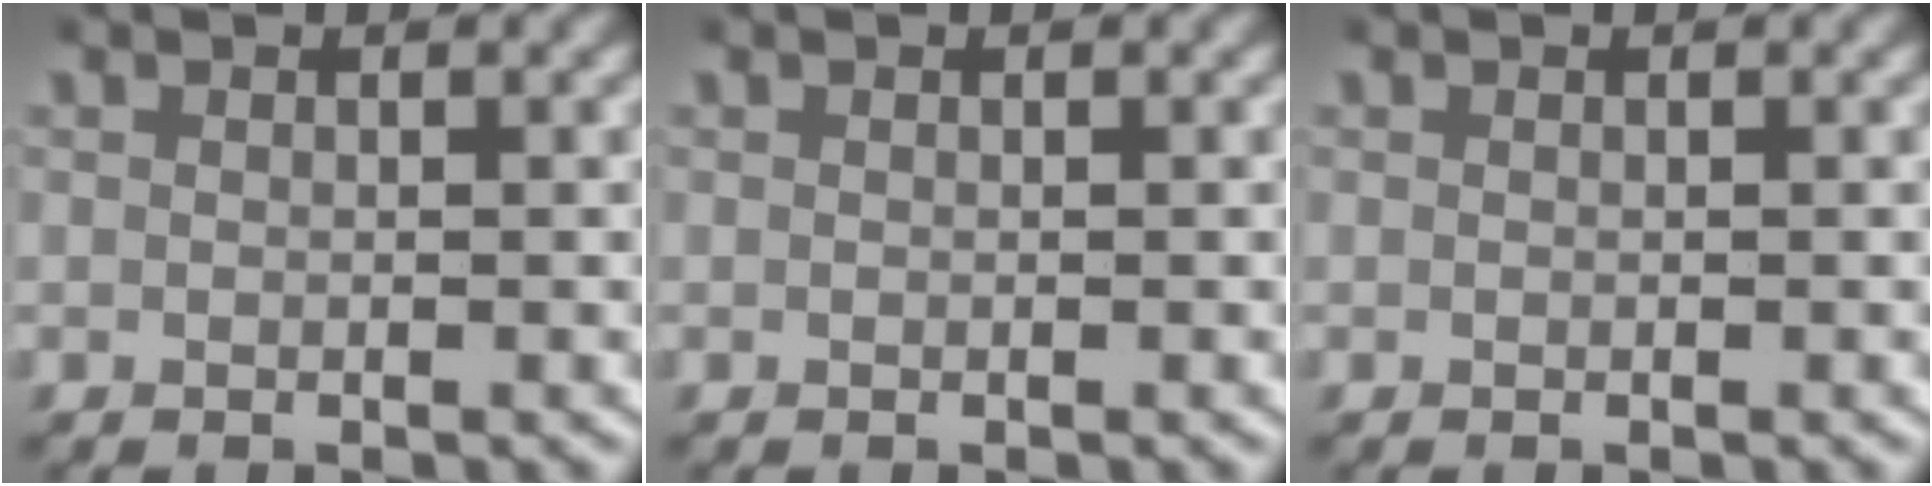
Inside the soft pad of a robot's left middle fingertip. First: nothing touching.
{"total": 0.0}
{"total": 0.0}